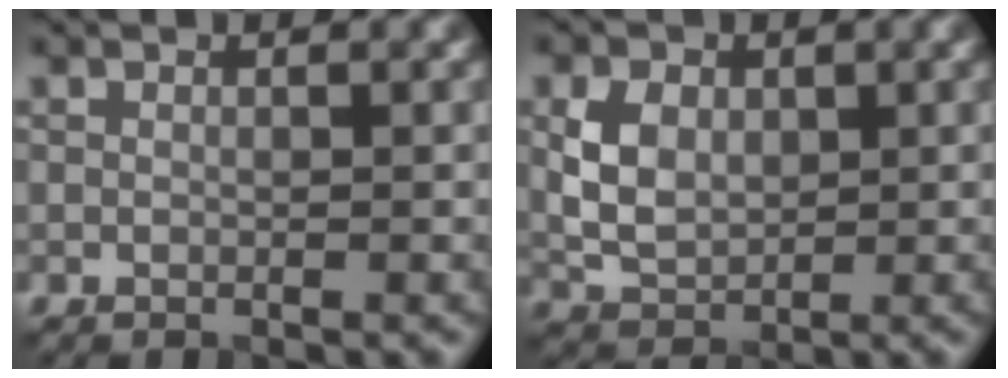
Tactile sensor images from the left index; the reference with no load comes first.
{"total": 3.9, "force": [0.6, 2.8, 2.6], "torque": [-0.056, -0.001, 0.011]}